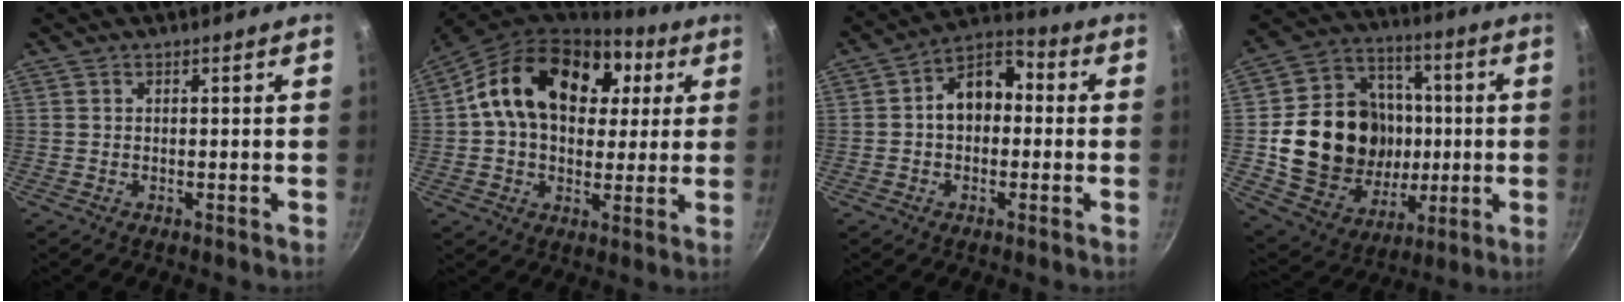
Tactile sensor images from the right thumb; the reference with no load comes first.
{"total": 21.4, "force": [5.6, 15.0, 14.3], "torque": [-0.220, 0.014, 0.081]}
{"total": 10.0, "force": [0.3, 7.2, 6.9], "torque": [-0.062, 0.038, -0.013]}
{"total": 23.6, "force": [-0.5, 19.5, 13.4], "torque": [-0.207, 0.027, 0.004]}